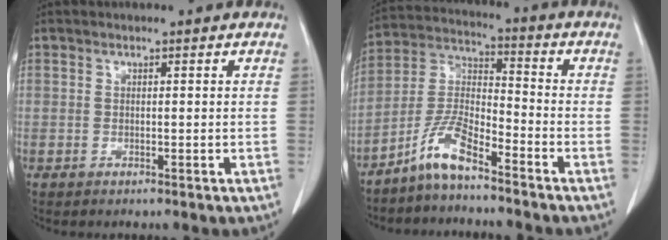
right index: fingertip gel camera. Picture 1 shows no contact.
{"total": 7.7, "force": [-5.9, 1.5, 4.8], "torque": [-0.112, 0.003, -0.122]}